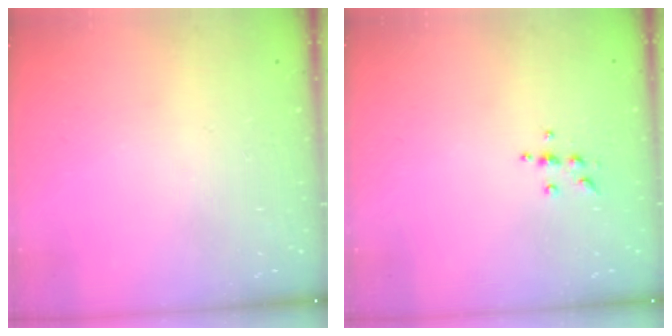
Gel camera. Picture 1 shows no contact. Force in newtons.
{"total": 4.9, "press": 4.9, "slide": 0.7}